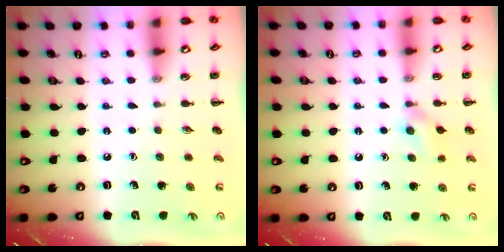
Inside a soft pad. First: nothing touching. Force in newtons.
{"total": 4.9, "press": 4.8, "slide": 1.2}